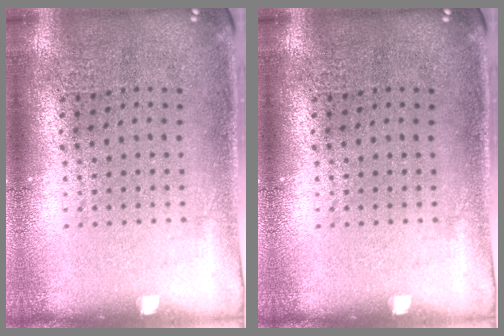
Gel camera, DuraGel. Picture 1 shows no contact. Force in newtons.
{"total": 0.0}